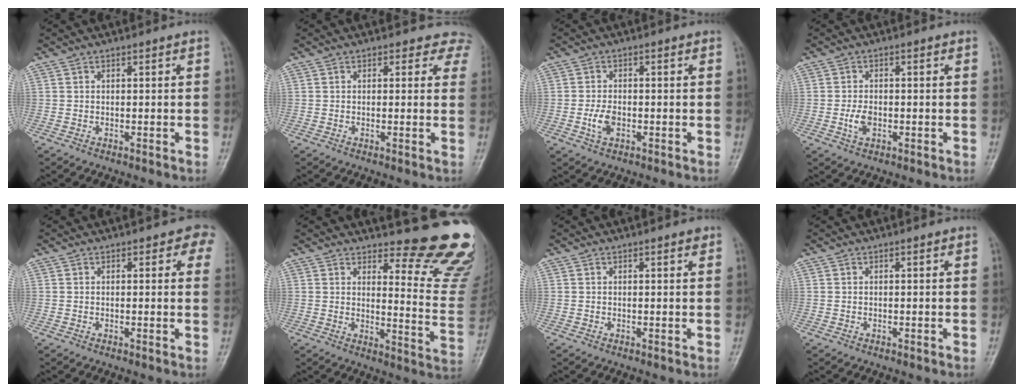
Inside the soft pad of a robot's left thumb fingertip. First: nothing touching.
{"total": 4.7, "force": [3.8, 2.8, 0.2], "torque": [0.042, -0.013, 0.013]}
{"total": 3.4, "force": [-0.9, 2.1, 2.6], "torque": [-0.050, 0.003, -0.018]}
{"total": 3.0, "force": [-0.7, 1.8, 2.3], "torque": [-0.043, 0.001, -0.014]}
{"total": 3.8, "force": [1.8, 2.1, 2.6], "torque": [0.007, -0.003, 0.006]}
{"total": 15.2, "force": [13.3, 3.2, 6.6], "torque": [-0.043, -0.150, 0.151]}
{"total": 0.9, "force": [0.6, 0.2, 0.6], "torque": [-0.008, -0.001, 0.005]}
{"total": 0.0}